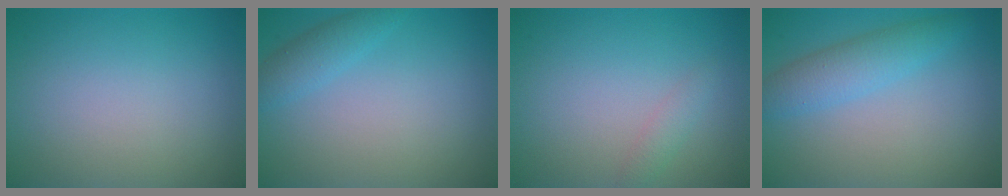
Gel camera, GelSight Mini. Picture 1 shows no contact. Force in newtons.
{"total": 1.9, "press": 1.9, "slide": 0.1}
{"total": 1.2, "press": 1.2, "slide": 0.1}
{"total": 3.2, "press": 3.2, "slide": 0.1}